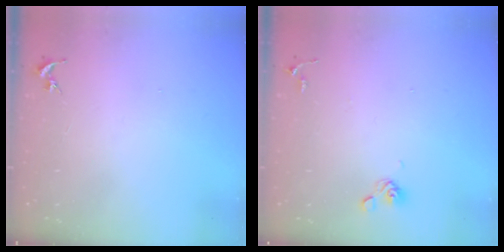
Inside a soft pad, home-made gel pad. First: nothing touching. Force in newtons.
{"total": 6.3, "press": 6.0, "slide": 2.1}